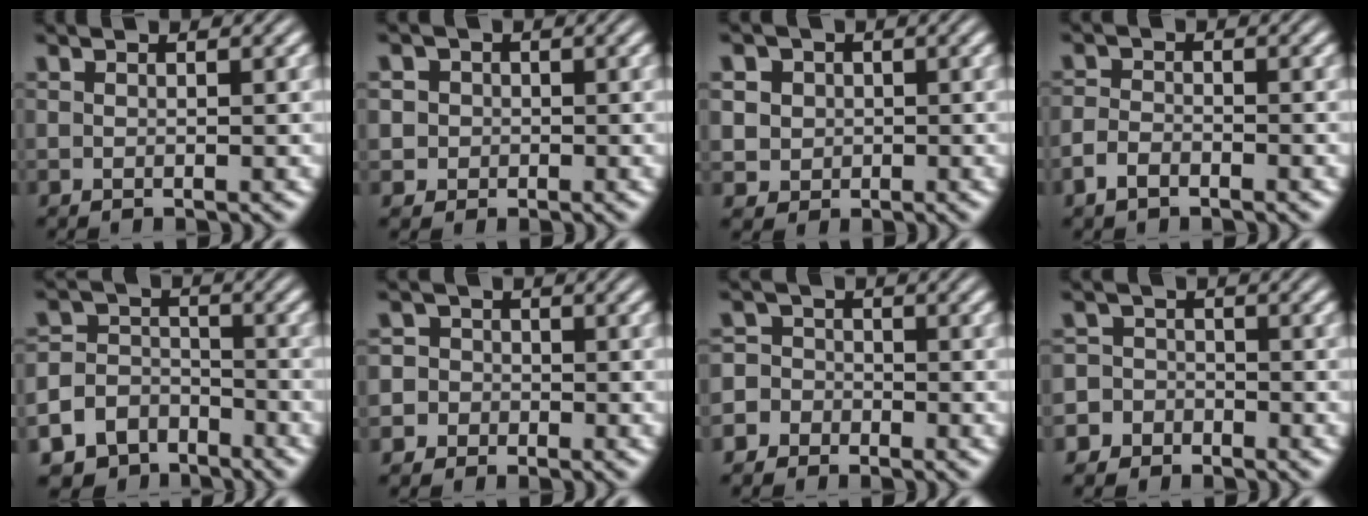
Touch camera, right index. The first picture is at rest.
{"total": 4.2, "force": [-0.3, 4.0, 1.2], "torque": [-0.029, -0.010, -0.007]}
{"total": 5.8, "force": [0.4, 5.4, 2.2], "torque": [-0.051, -0.018, 0.009]}
{"total": 1.6, "force": [-1.6, 0.0, 0.4], "torque": [-0.002, -0.006, -0.026]}
{"total": 9.7, "force": [-5.3, 7.6, 2.6], "torque": [-0.045, -0.036, -0.093]}
{"total": 3.8, "force": [-1.4, 3.5, 0.3], "torque": [-0.005, -0.008, -0.033]}
{"total": 4.6, "force": [-2.1, 4.0, 0.5], "torque": [-0.003, -0.014, -0.043]}
{"total": 4.6, "force": [-2.7, 3.8, 0.3], "torque": [-0.002, -0.013, -0.051]}